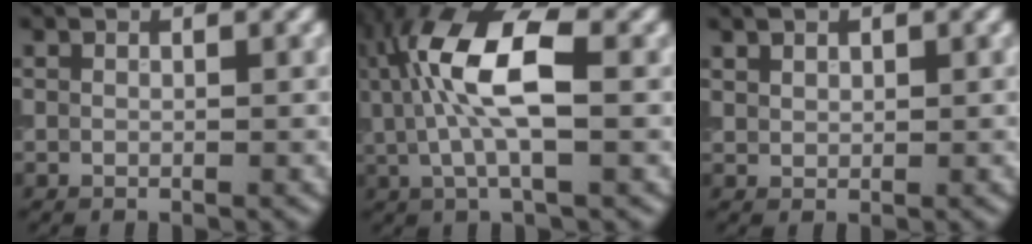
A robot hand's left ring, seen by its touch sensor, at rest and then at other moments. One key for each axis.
{"total": 8.1, "fx": 1.3, "fy": 2.8, "fz": 7.5, "tx": -0.149, "ty": 0.006, "tz": 0.020}
{"total": 1.1, "fx": 0.9, "fy": 0.6, "fz": 0.1, "tx": -0.003, "ty": 0.002, "tz": 0.018}